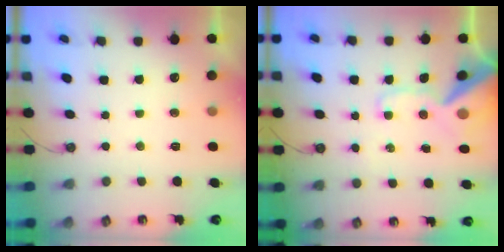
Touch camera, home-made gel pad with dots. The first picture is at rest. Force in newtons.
{"total": 14.8, "press": 14.6, "slide": 2.2}